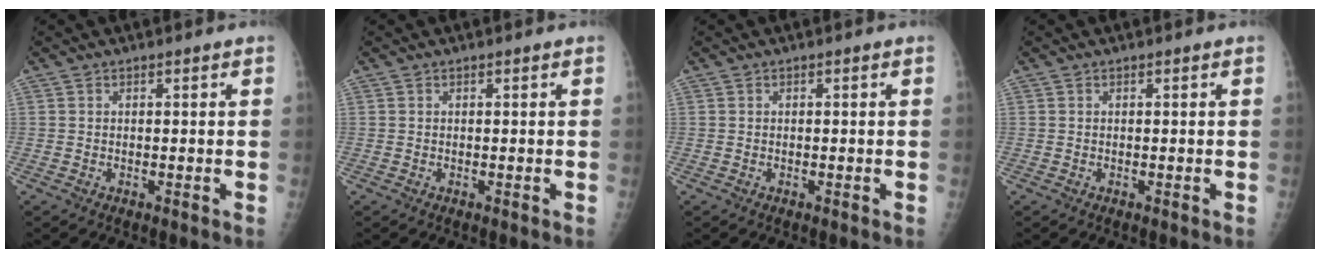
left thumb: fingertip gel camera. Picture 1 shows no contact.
{"total": 0.0}
{"total": 0.0}
{"total": 0.0}